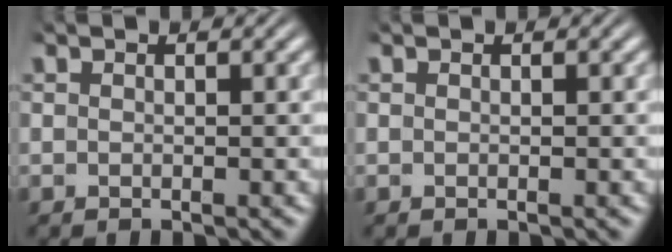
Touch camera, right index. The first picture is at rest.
{"total": 0.0}